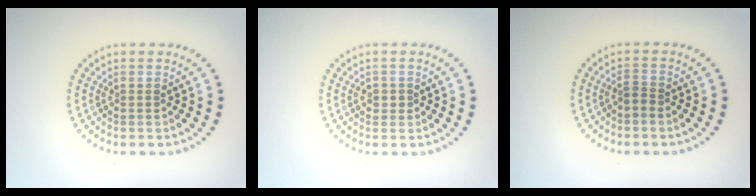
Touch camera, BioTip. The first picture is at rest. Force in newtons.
{"total": 1.1, "press": 1.1, "slide": 0.4}
{"total": 1.2, "press": 0.8, "slide": 0.9}